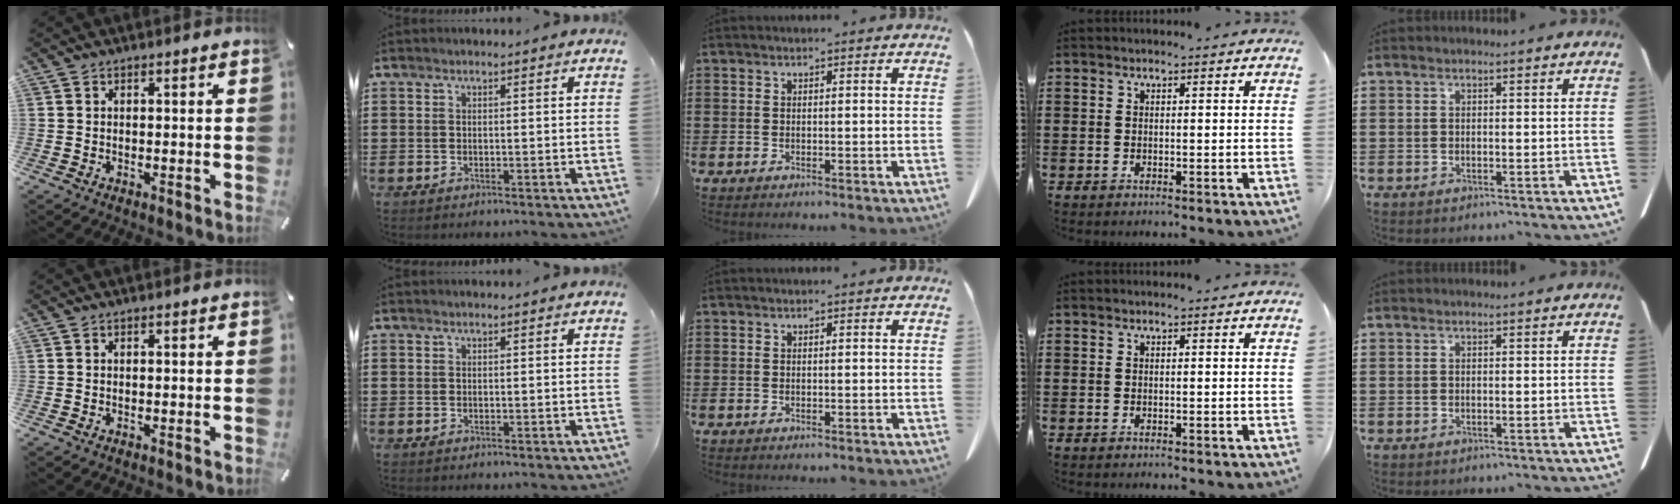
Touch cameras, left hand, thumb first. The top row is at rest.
{}